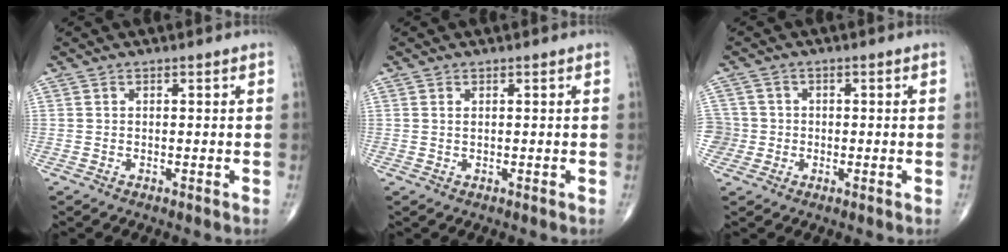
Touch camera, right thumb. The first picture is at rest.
{"total": 0.5, "force": [0.3, 0.2, 0.5], "torque": [-0.009, 0.001, 0.005]}
{"total": 4.3, "force": [-0.7, 4.2, 0.1], "torque": [0.018, 0.013, -0.019]}